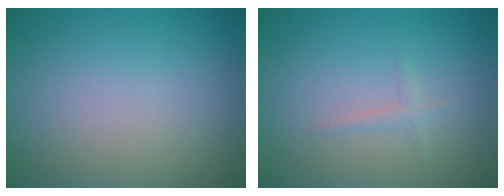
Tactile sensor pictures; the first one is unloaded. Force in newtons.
{"total": 0.8, "press": 0.8, "slide": 0.1}